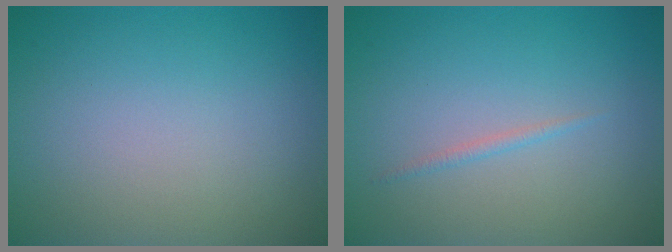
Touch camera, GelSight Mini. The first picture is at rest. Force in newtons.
{"total": 0.6, "press": 0.6, "slide": 0.0}